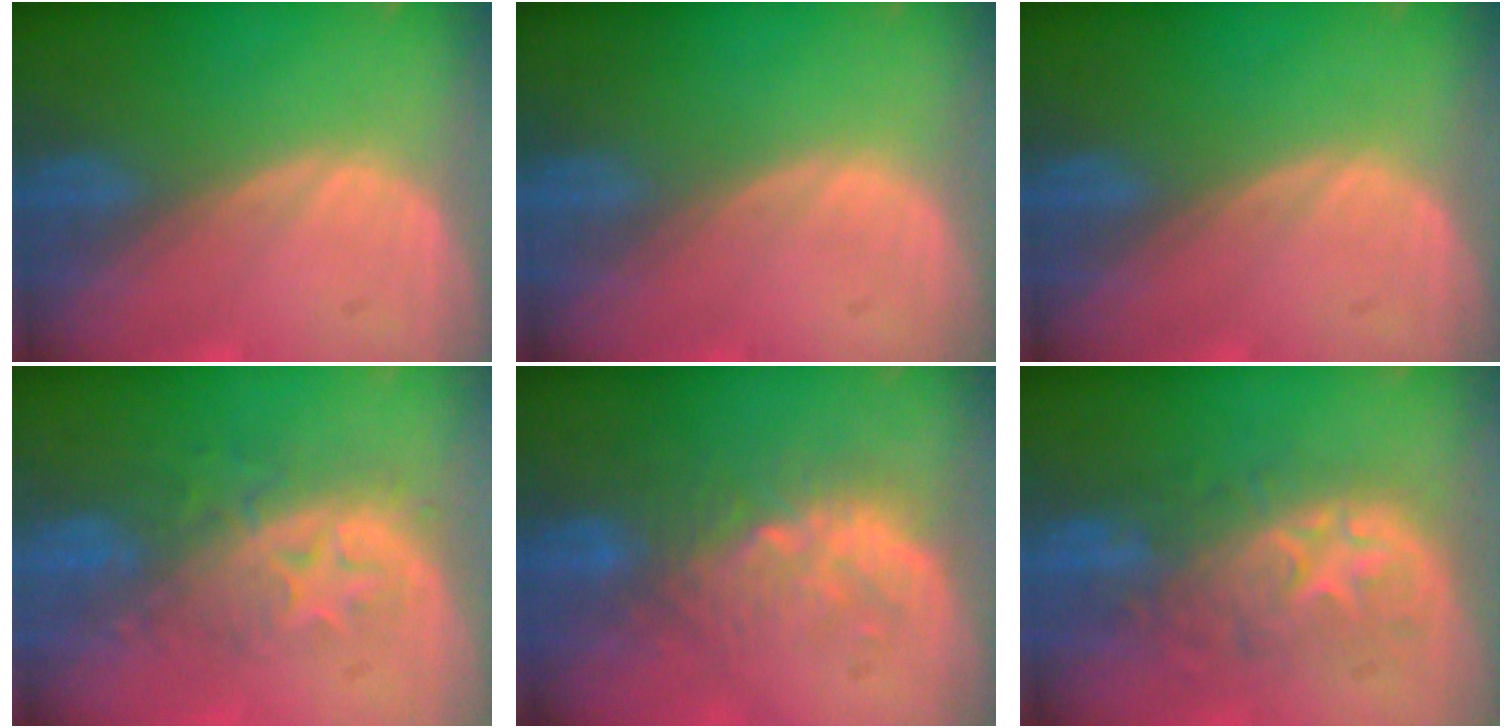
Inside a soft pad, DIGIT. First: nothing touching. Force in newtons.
{"total": 0.0}
{"total": 0.0}
{"total": 8.2, "press": 7.5, "slide": 3.3}
{"total": 6.7, "press": 6.5, "slide": 1.7}
{"total": 8.7, "press": 8.6, "slide": 1.7}